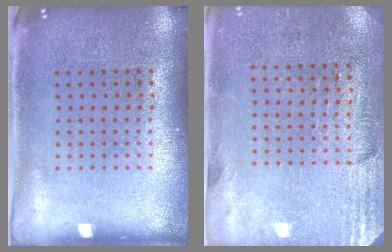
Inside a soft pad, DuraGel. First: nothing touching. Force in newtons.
{"total": 2.7, "press": 2.4, "slide": 1.4}